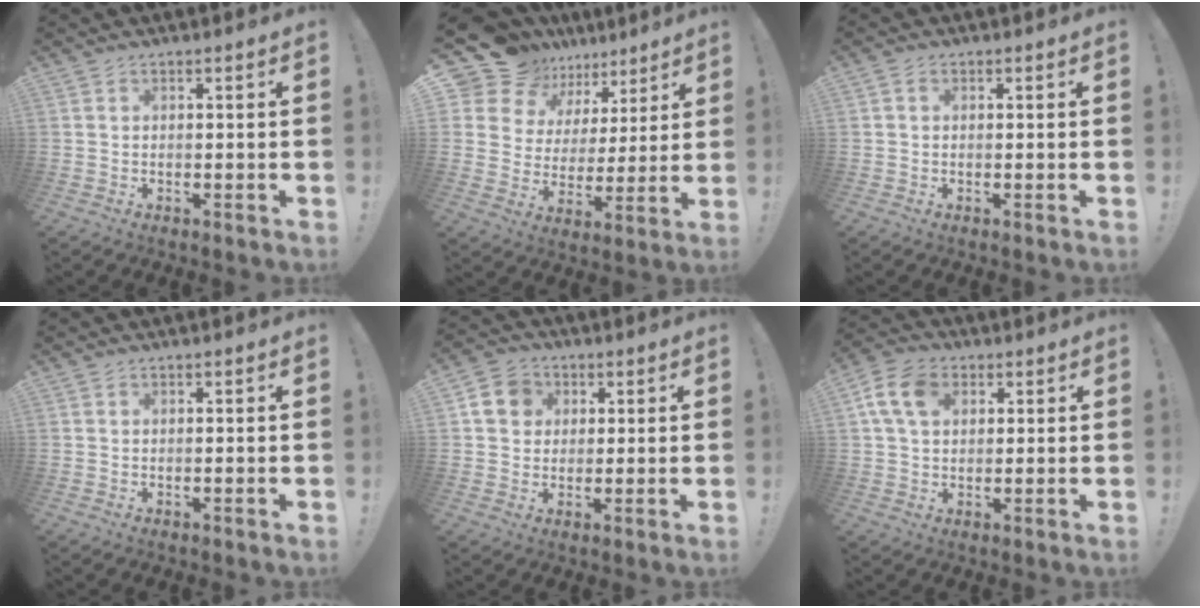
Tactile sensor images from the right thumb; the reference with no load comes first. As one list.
[{"total": 13.5, "force": [10.4, 8.1, 3.1], "torque": [-0.068, -0.076, 0.197]}, {"total": 0.9, "force": [0.1, 0.8, 0.5], "torque": [-0.014, 0.005, 0.002]}, {"total": 0.0}, {"total": 9.1, "force": [2.5, 7.9, 3.6], "torque": [-0.058, 0.001, 0.055]}, {"total": 10.3, "force": [3.2, 7.1, 6.8], "torque": [-0.129, 0.013, 0.066]}]